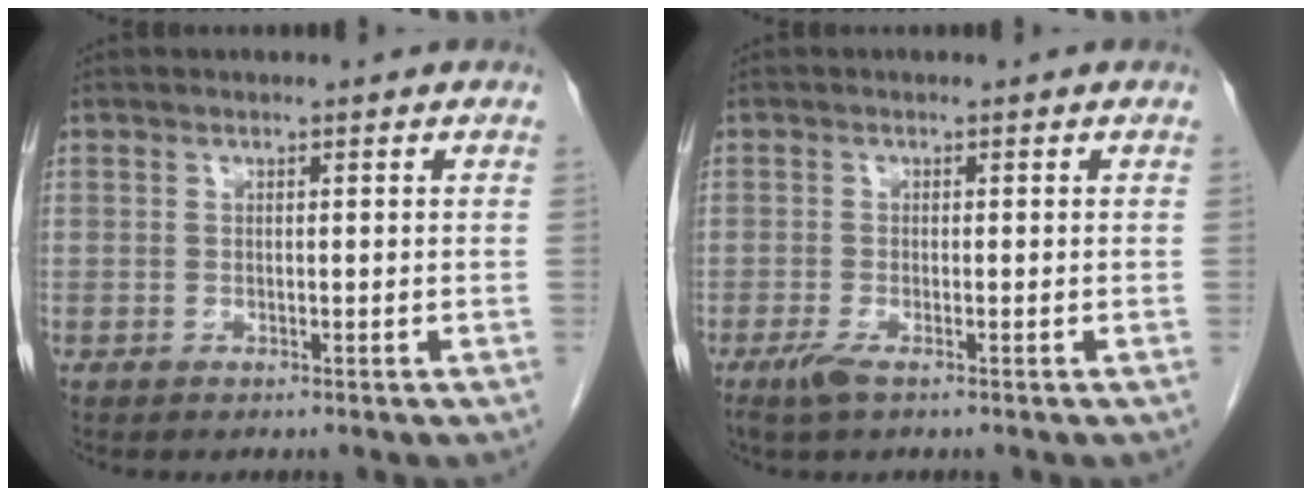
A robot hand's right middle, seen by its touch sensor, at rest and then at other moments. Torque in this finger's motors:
{"motor_torque": [0.70, -0.18, 0.04, 0.02]}